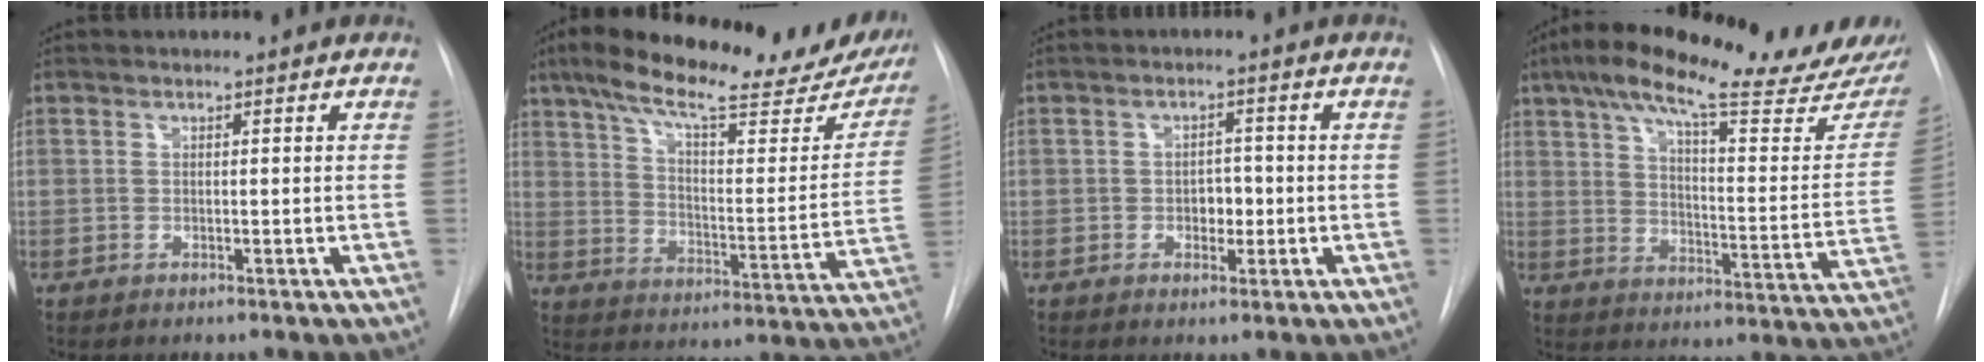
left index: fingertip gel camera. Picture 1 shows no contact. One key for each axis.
{"total": 27.9, "fx": 21.8, "fy": 6.6, "fz": 16.1, "tx": -0.244, "ty": -0.007, "tz": 0.287}
{"total": 2.8, "fx": -0.5, "fy": 1.9, "fz": 2.0, "tx": -0.023, "ty": 0.005, "tz": -0.006}
{"total": 26.8, "fx": 21.5, "fy": 3.5, "fz": 15.7, "tx": -0.237, "ty": -0.020, "tz": 0.287}